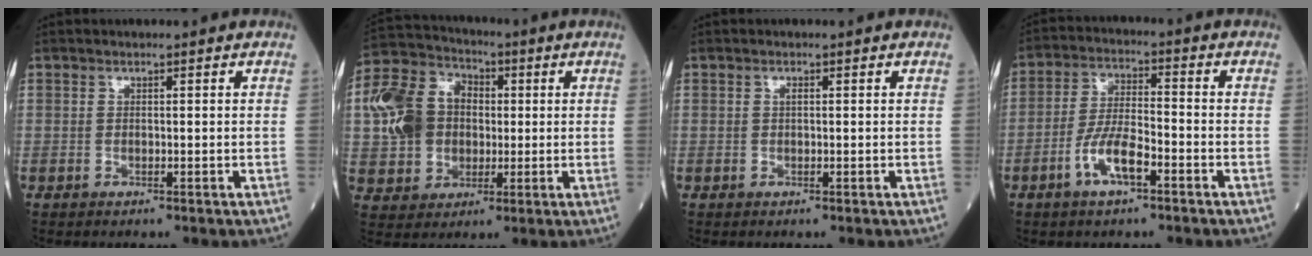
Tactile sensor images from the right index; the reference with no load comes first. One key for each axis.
{"total": 12.5, "fx": 0.8, "fy": 10.4, "fz": 6.9, "tx": -0.176, "ty": 0.043, "tz": 0.020}
{"total": 0.6, "fx": 0.2, "fy": 0.2, "fz": 0.5, "tx": -0.011, "ty": 0.001, "tz": 0.003}
{"total": 7.1, "fx": -3.5, "fy": 2.0, "fz": 5.8, "tx": -0.114, "ty": 0.003, "tz": -0.067}